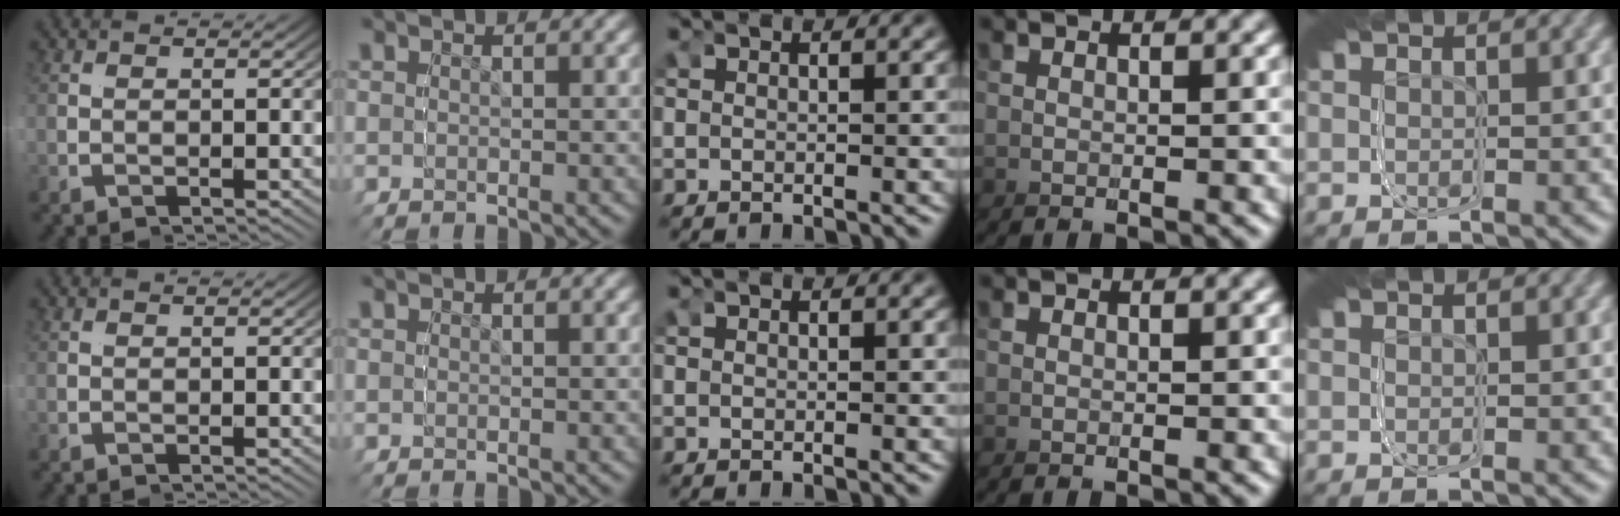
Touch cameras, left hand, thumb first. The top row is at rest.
{}